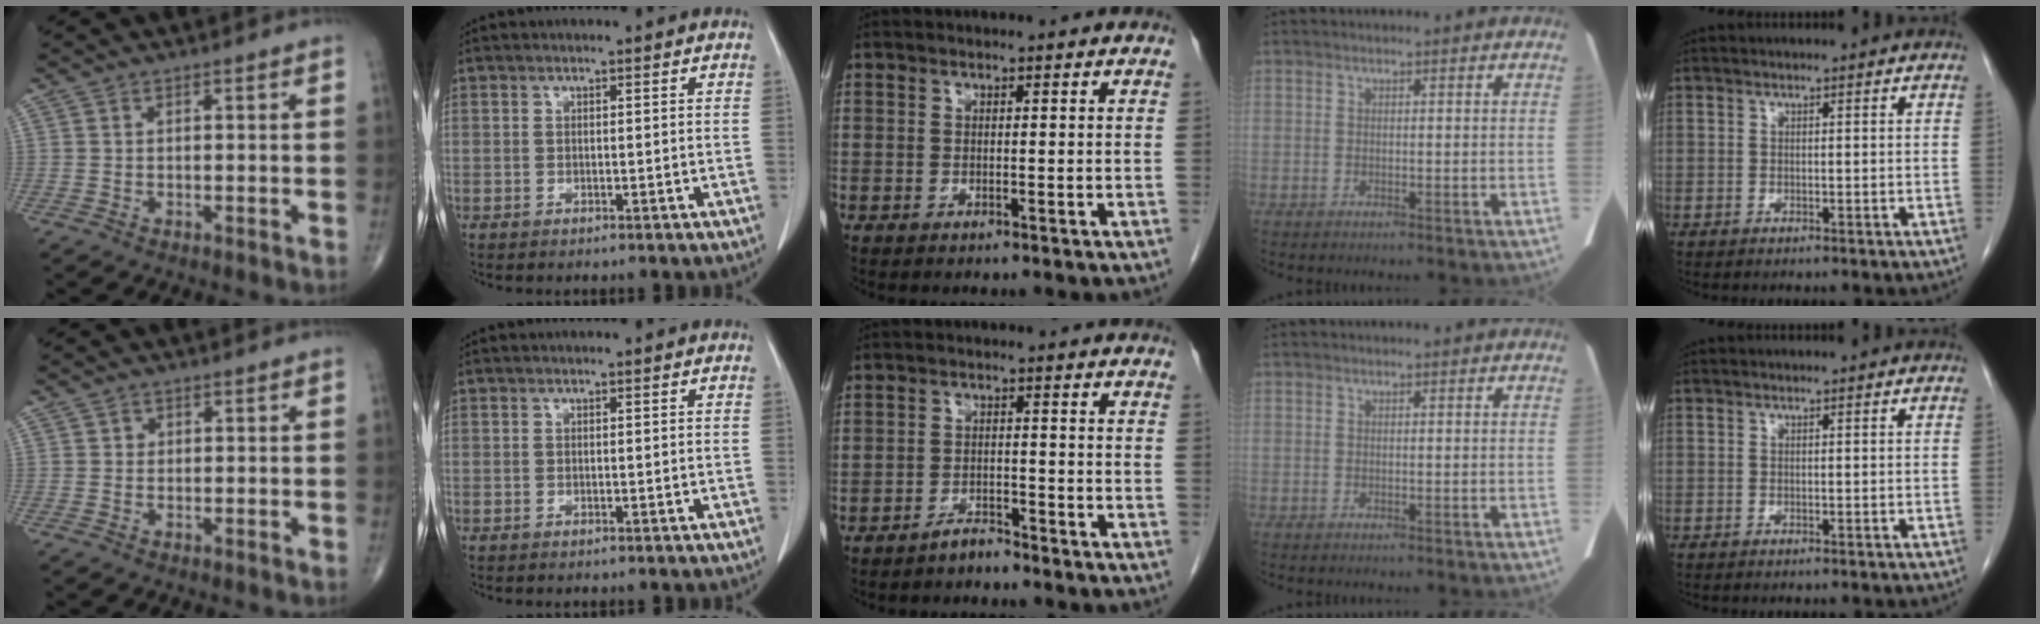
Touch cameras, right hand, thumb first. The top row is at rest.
{"thumb": {"total": 0.8, "force": [0.1, 0.8, 0.2], "torque": [0.004, 0.002, 0.000]}, "middle": {"total": 2.2, "force": [-2.1, 0.5, 0.3], "torque": [-0.004, 0.000, -0.034]}}